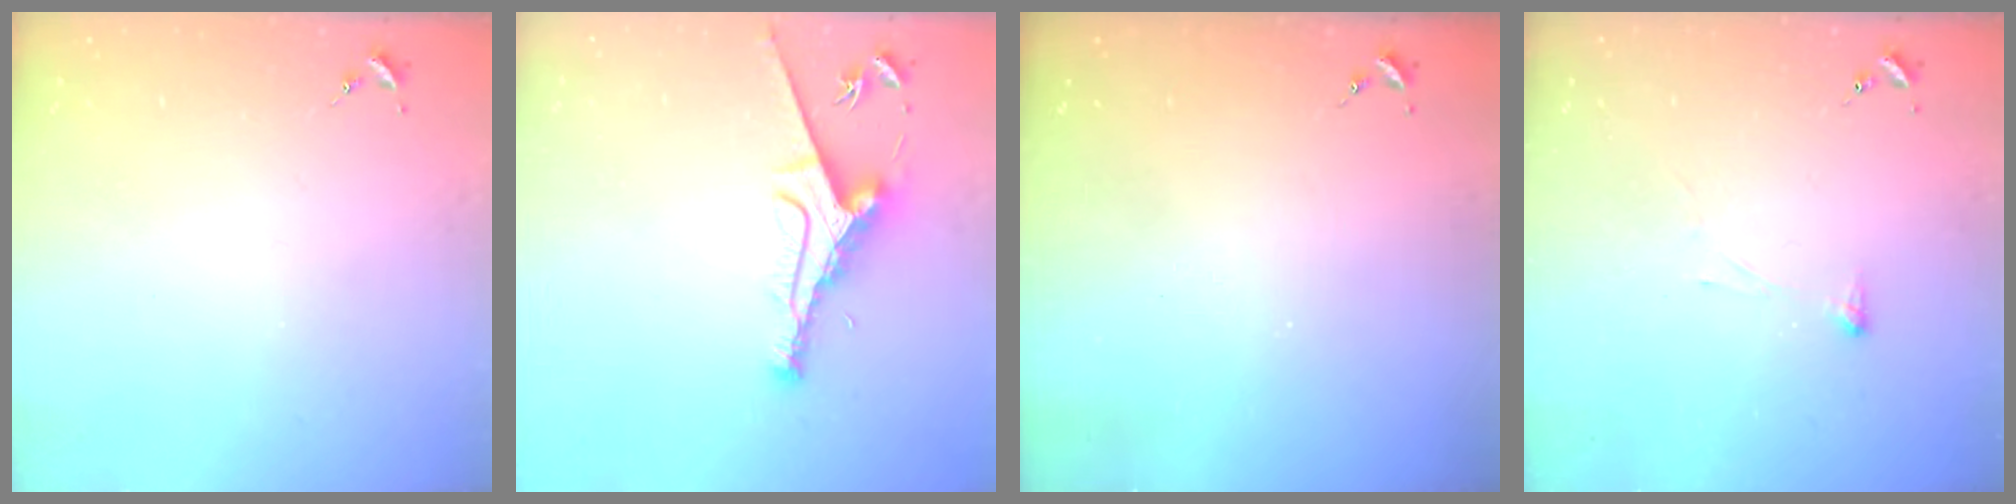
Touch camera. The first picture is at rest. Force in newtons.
{"total": 9.1, "press": 9.1, "slide": 0.9}
{"total": 0.0}
{"total": 2.9, "press": 2.9, "slide": 0.4}